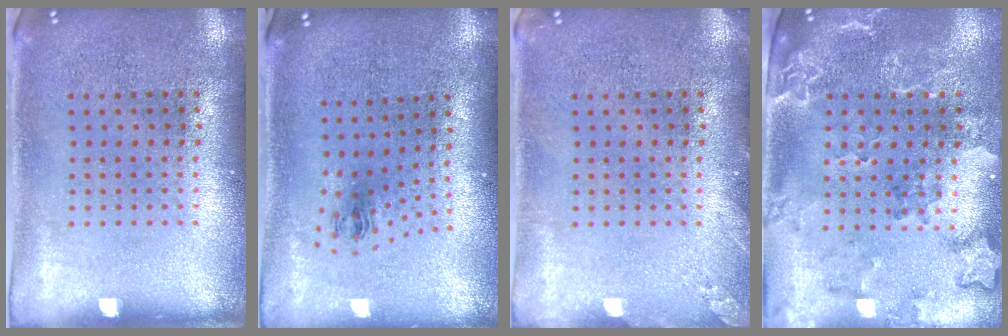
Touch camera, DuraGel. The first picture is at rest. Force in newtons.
{"total": 1.1, "press": 0.5, "slide": 1.0}
{"total": 1.0, "press": 1.0, "slide": 0.1}
{"total": 2.0, "press": 1.9, "slide": 0.7}